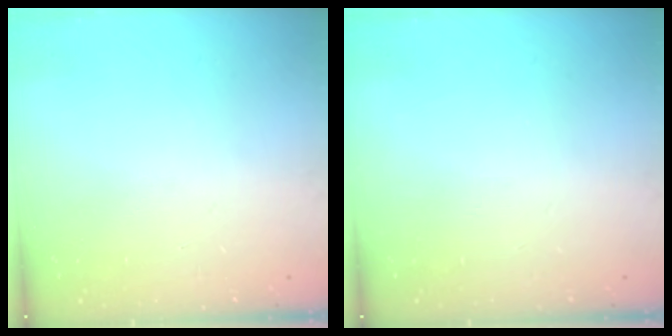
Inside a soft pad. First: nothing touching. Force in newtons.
{"total": 0.0}